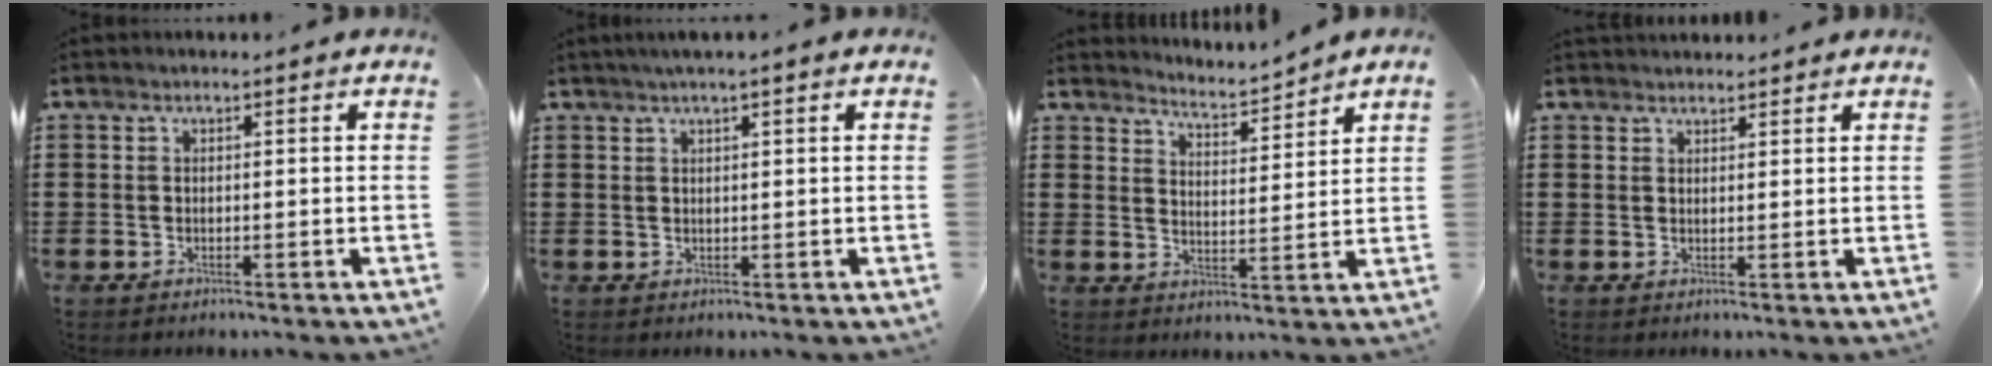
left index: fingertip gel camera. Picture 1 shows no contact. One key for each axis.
{"total": 1.4, "fx": 0.9, "fy": -0.2, "fz": 1.0, "tx": -0.020, "ty": 0.001, "tz": 0.016}
{"total": 3.5, "fx": 3.4, "fy": -0.6, "fz": 0.0, "tx": -0.019, "ty": -0.028, "tz": 0.055}
{"total": 1.7, "fx": 1.6, "fy": 0.5, "fz": -0.1, "tx": -0.003, "ty": 0.001, "tz": 0.032}